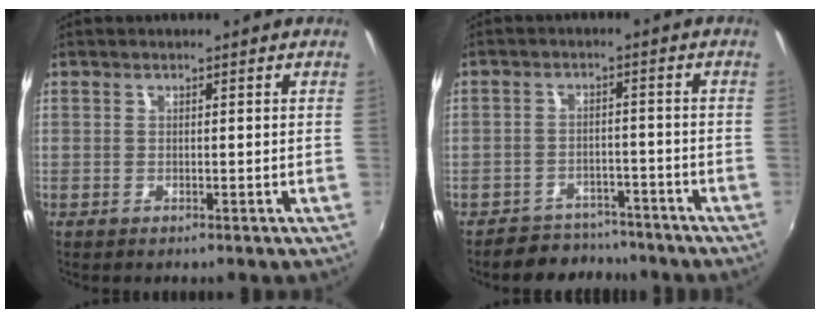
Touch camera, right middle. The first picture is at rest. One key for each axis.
{"total": 7.2, "fx": -6.3, "fy": 3.4, "fz": 0.6, "tx": -0.024, "ty": 0.014, "tz": -0.088}